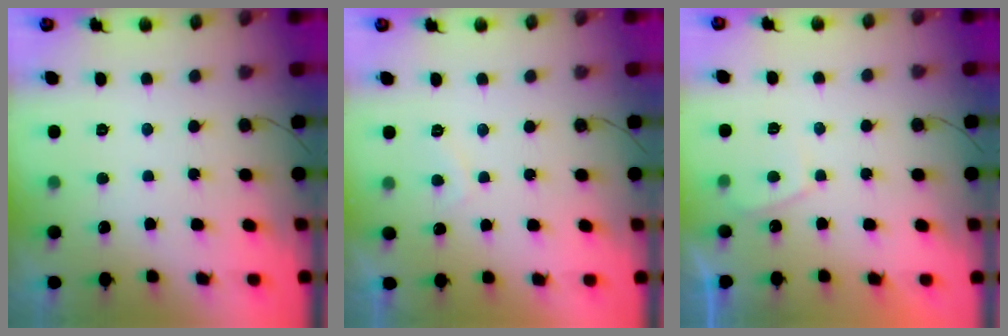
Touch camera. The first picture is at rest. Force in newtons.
{"total": 1.5, "press": 1.3, "slide": 0.7}
{"total": 1.5, "press": 1.3, "slide": 0.6}